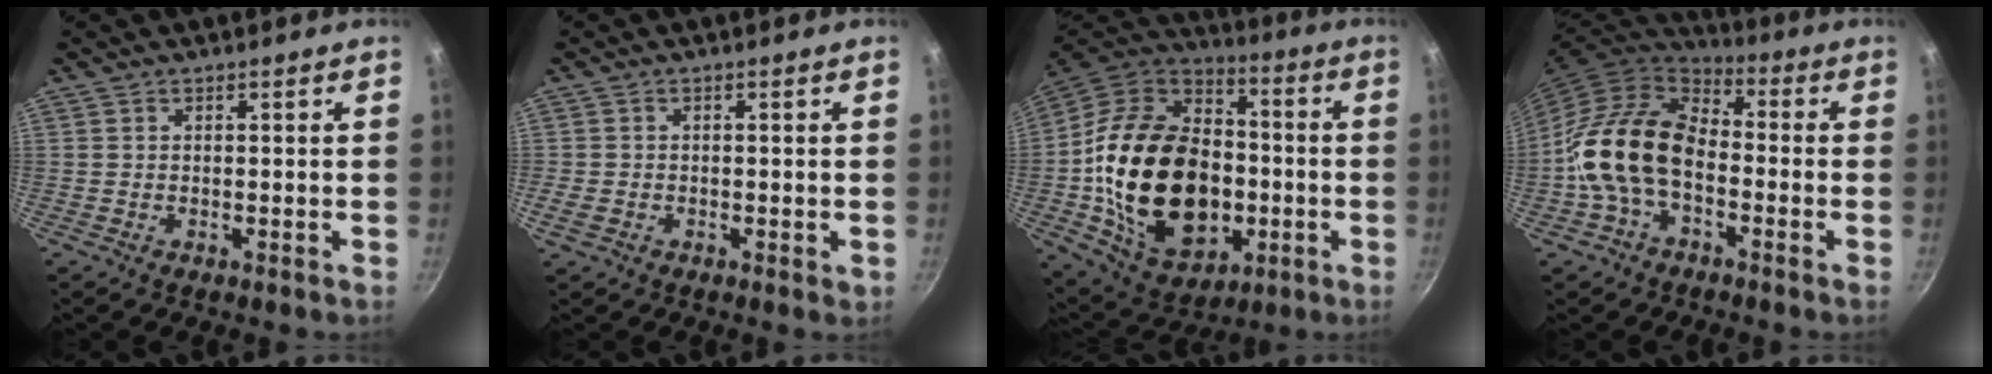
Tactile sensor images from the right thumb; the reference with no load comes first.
{"total": 3.0, "force": [-0.7, 2.2, 1.9], "torque": [-0.031, -0.003, -0.012]}
{"total": 30.4, "force": [-3.5, 20.8, 21.8], "torque": [-0.358, 0.031, -0.047]}
{"total": 16.0, "force": [-3.4, 10.3, 11.7], "torque": [-0.191, 0.044, -0.081]}